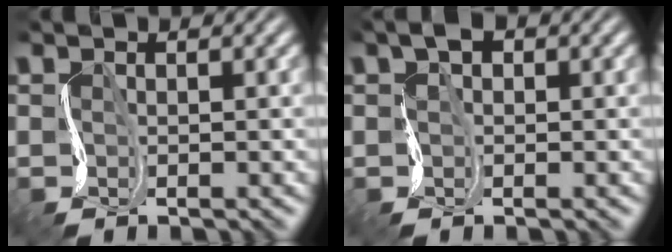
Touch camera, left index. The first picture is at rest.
{"total": 2.4, "force": [0.4, 1.7, 1.7], "torque": [-0.032, 0.004, -0.005]}